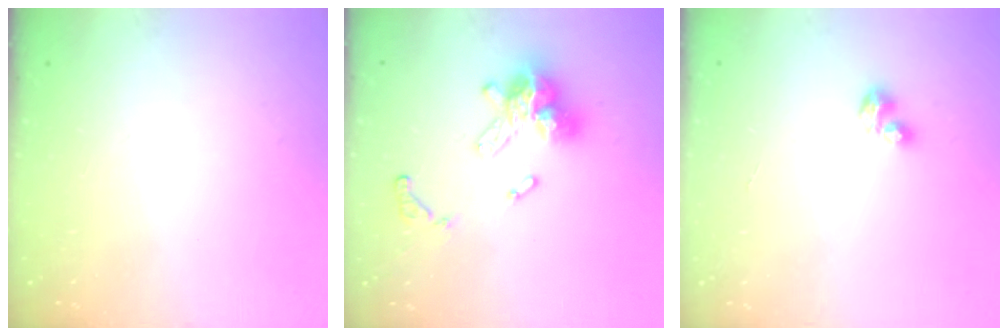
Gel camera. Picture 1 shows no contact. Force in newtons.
{"total": 13.8, "press": 13.8, "slide": 1.0}
{"total": 3.2, "press": 3.2, "slide": 0.4}